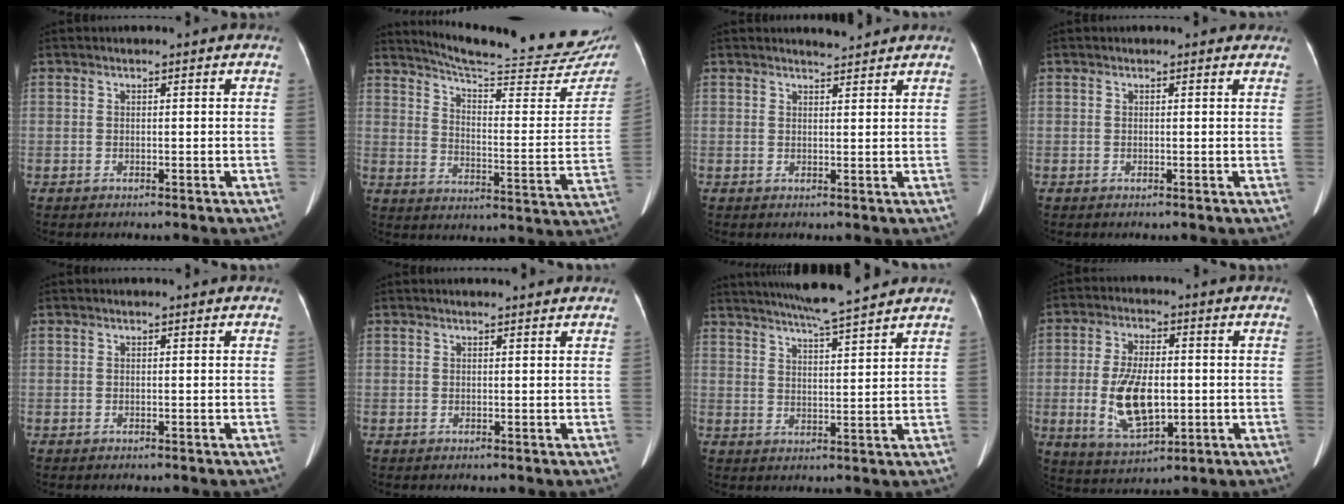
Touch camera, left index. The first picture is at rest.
{"total": 25.6, "force": [23.0, 2.3, 11.2], "torque": [-0.166, -0.076, 0.290]}
{"total": 2.3, "force": [2.3, 0.0, 0.3], "torque": [-0.009, 0.003, 0.037]}
{"total": 2.7, "force": [2.4, 0.9, 1.0], "torque": [-0.010, 0.009, 0.018]}
{"total": 0.0}
{"total": 2.9, "force": [2.7, 0.2, 1.0], "torque": [-0.013, 0.013, 0.033]}
{"total": 12.0, "force": [10.7, -0.5, 5.5], "torque": [-0.096, 0.012, 0.158]}
{"total": 10.7, "force": [-1.4, 4.8, 9.5], "torque": [-0.194, -0.003, -0.014]}